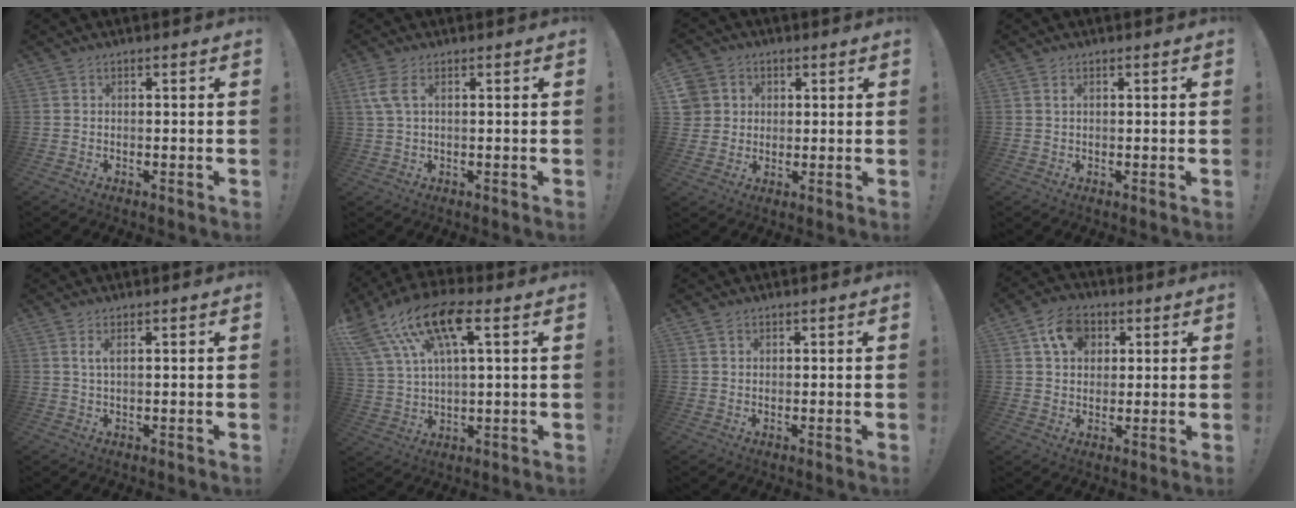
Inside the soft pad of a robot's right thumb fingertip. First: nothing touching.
{"total": 4.6, "force": [1.6, 1.7, 4.0], "torque": [-0.091, 0.001, 0.031]}
{"total": 7.0, "force": [1.4, 6.7, 1.5], "torque": [-0.028, -0.002, 0.031]}
{"total": 0.9, "force": [0.5, 0.4, 0.7], "torque": [-0.009, -0.002, 0.009]}
{"total": 2.4, "force": [0.9, 0.0, 2.2], "torque": [-0.042, 0.001, 0.015]}
{"total": 17.1, "force": [9.0, 7.1, 12.7], "torque": [-0.235, -0.029, 0.157]}
{"total": 1.6, "force": [1.1, 1.1, 0.4], "torque": [-0.006, -0.002, 0.022]}
{"total": 10.2, "force": [4.3, 7.7, 5.2], "torque": [-0.078, -0.007, 0.082]}